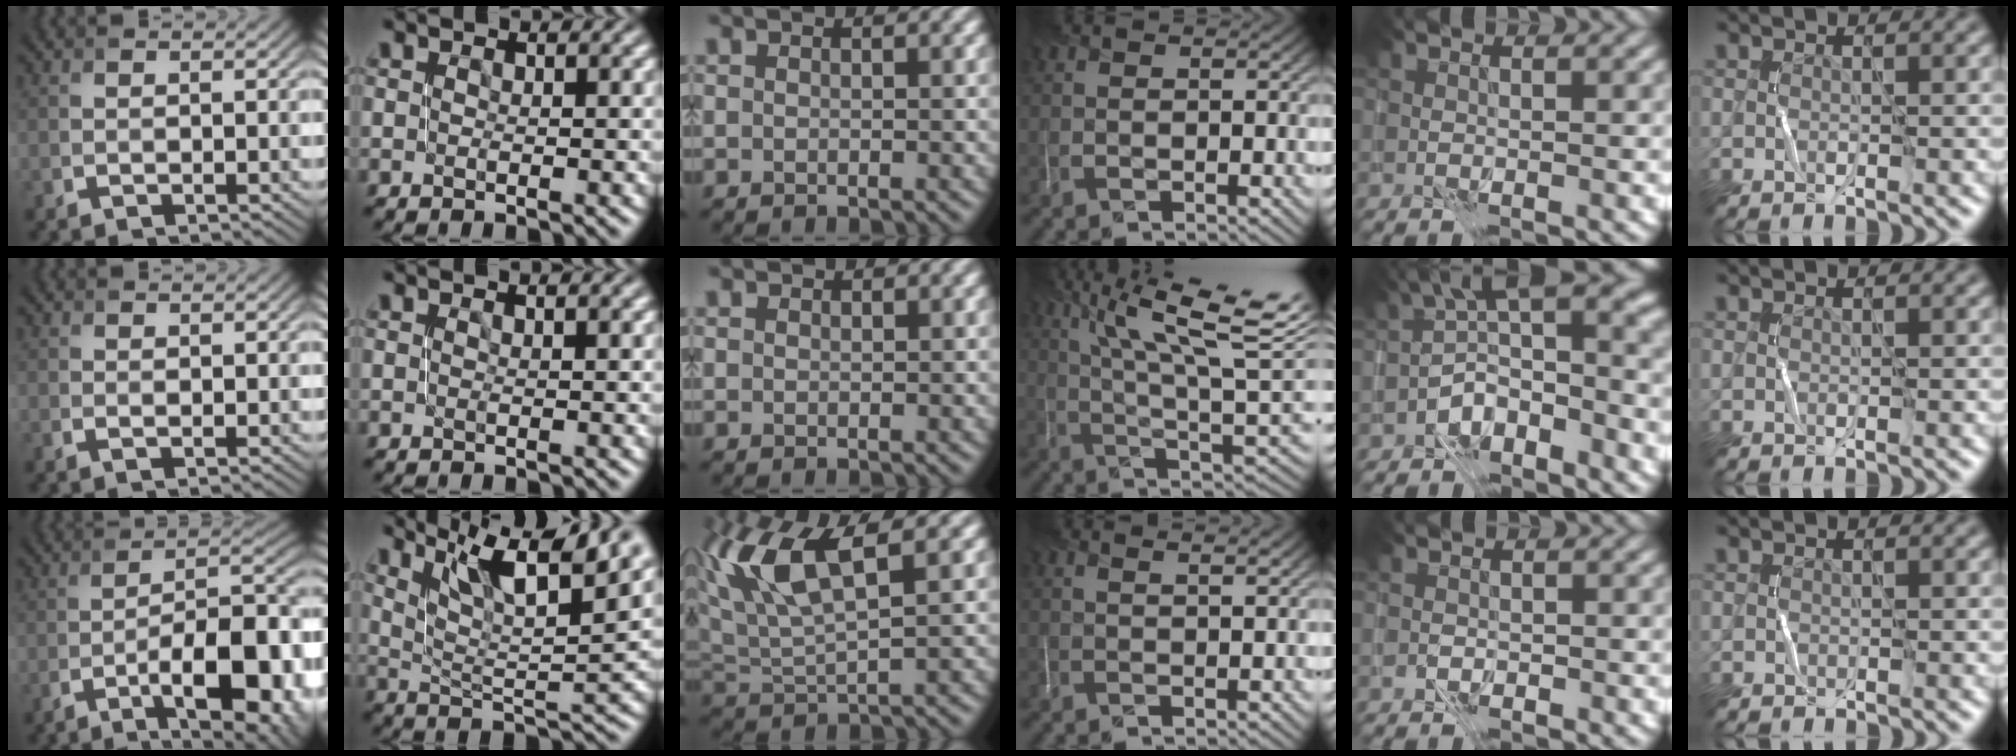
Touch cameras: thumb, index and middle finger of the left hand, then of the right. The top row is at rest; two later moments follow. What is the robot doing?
{"motion": "close", "object": "stapler"}